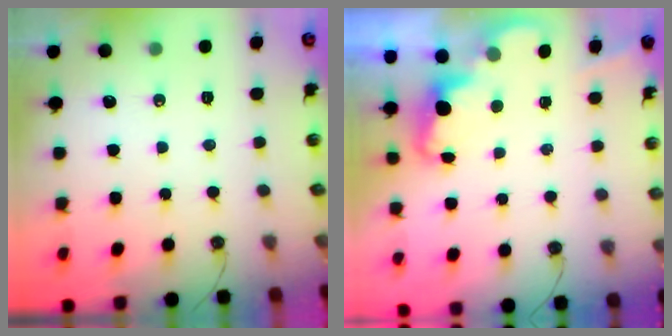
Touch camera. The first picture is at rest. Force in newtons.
{"total": 2.4, "press": 2.4, "slide": 0.5}